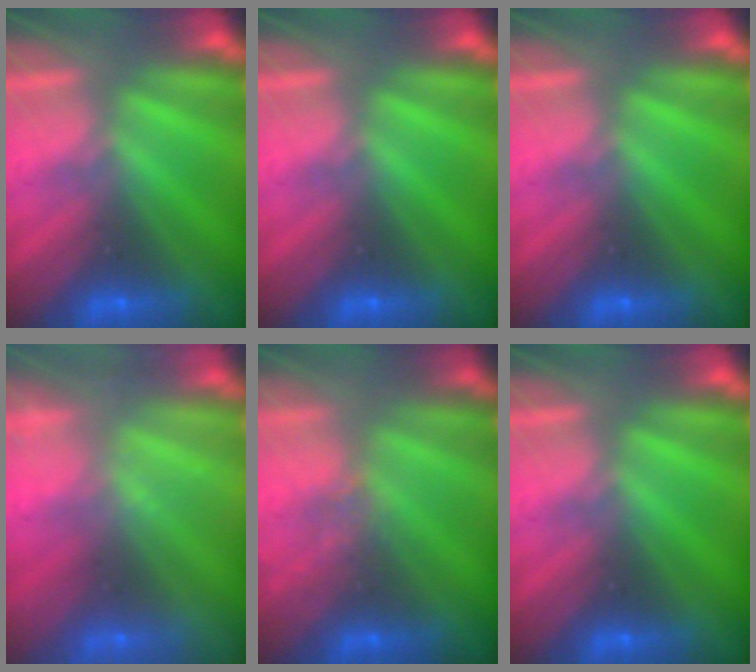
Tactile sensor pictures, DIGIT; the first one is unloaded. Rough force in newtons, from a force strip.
{"total": 0.0}
{"total": 0.0}
{"total": 2.2}
{"total": 2.4}
{"total": 0.0}